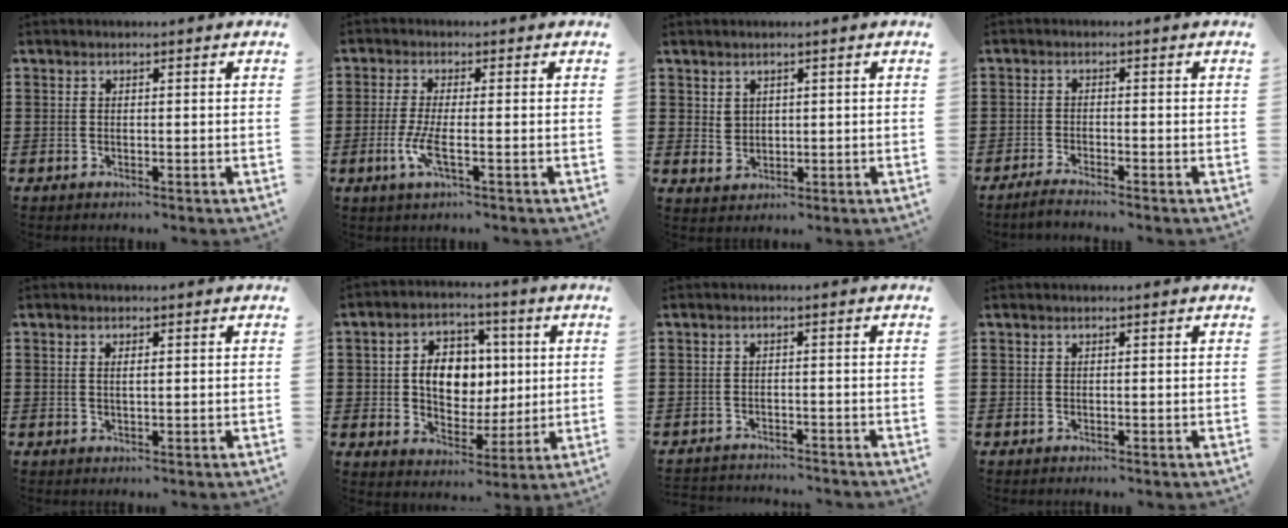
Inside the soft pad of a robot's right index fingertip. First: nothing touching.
{"total": 4.3, "force": [-1.6, 0.6, 4.0], "torque": [-0.095, -0.015, -0.037]}
{"total": 2.0, "force": [1.2, 1.6, 0.5], "torque": [-0.014, 0.006, 0.023]}
{"total": 1.7, "force": [-1.7, -0.1, 0.5], "torque": [-0.009, 0.002, -0.031]}
{"total": 1.2, "force": [0.3, 0.4, 1.1], "torque": [-0.023, 0.003, 0.003]}
{"total": 8.3, "force": [0.8, 6.6, 5.0], "torque": [-0.096, 0.014, 0.009]}
{"total": 2.0, "force": [-2.0, 0.2, -0.3], "torque": [-0.003, 0.001, -0.046]}
{"total": 0.0}